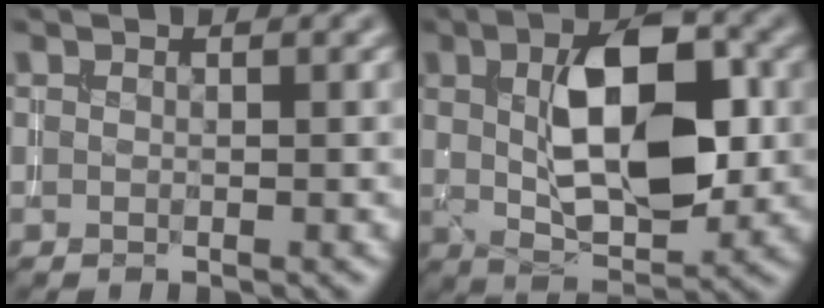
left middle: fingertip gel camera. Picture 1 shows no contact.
{"total": 9.5, "force": [1.5, 4.5, 8.3], "torque": [-0.136, 0.010, 0.023]}